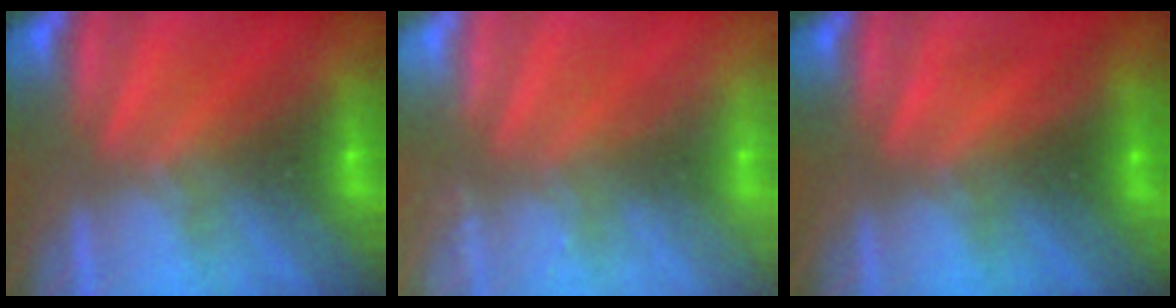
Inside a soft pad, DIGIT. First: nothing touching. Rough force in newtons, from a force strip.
{"total": 2.4}
{"total": 1.7}